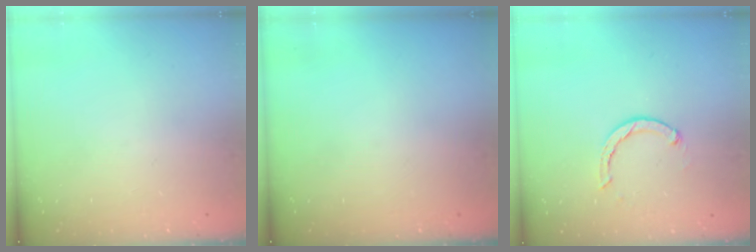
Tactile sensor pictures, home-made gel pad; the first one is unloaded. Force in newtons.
{"total": 0.0}
{"total": 2.4, "press": 2.4, "slide": 0.1}